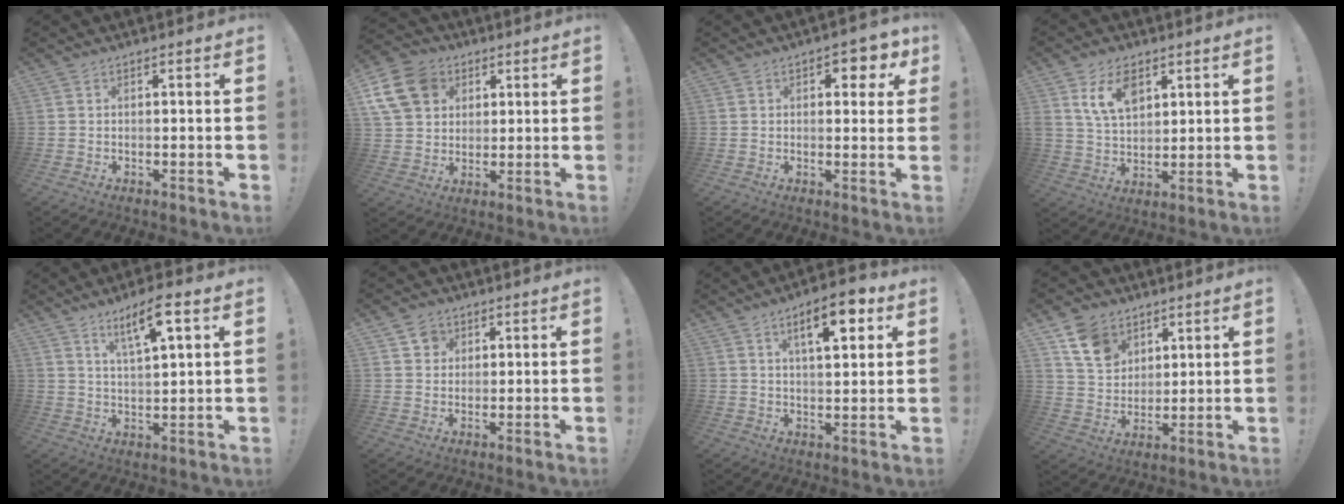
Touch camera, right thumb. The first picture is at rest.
{"total": 14.4, "force": [5.5, 11.5, 6.7], "torque": [-0.109, -0.023, 0.112]}
{"total": 5.0, "force": [1.8, 3.0, 3.5], "torque": [-0.028, -0.009, 0.024]}
{"total": 10.5, "force": [5.5, 6.7, 6.1], "torque": [-0.109, -0.010, 0.105]}
{"total": 9.1, "force": [5.0, 1.7, 7.4], "torque": [-0.118, -0.016, 0.079]}
{"total": 4.6, "force": [2.3, 3.9, 0.9], "torque": [-0.009, -0.007, 0.042]}
{"total": 10.8, "force": [5.3, 4.0, 8.5], "torque": [-0.114, -0.015, 0.083]}
{"total": 11.4, "force": [6.8, 8.0, 4.3], "torque": [-0.072, -0.035, 0.135]}